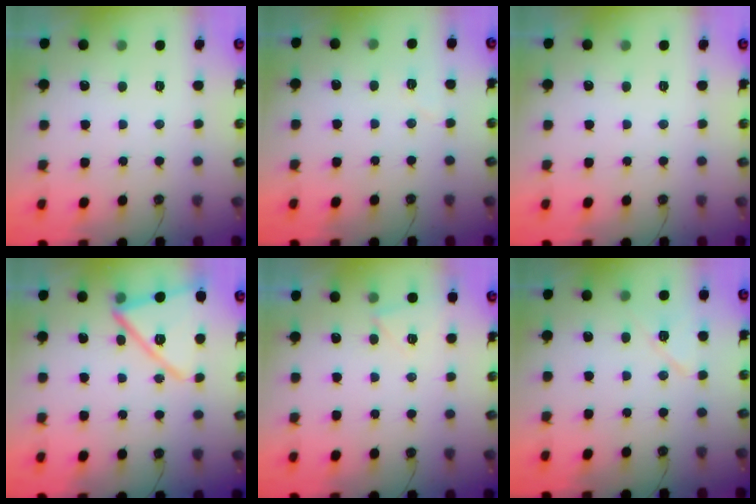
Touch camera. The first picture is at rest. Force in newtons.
{"total": 4.0, "press": 3.9, "slide": 0.6}
{"total": 0.0}
{"total": 15.1, "press": 15.0, "slide": 1.6}
{"total": 4.8, "press": 4.2, "slide": 2.3}
{"total": 7.9, "press": 7.6, "slide": 2.2}